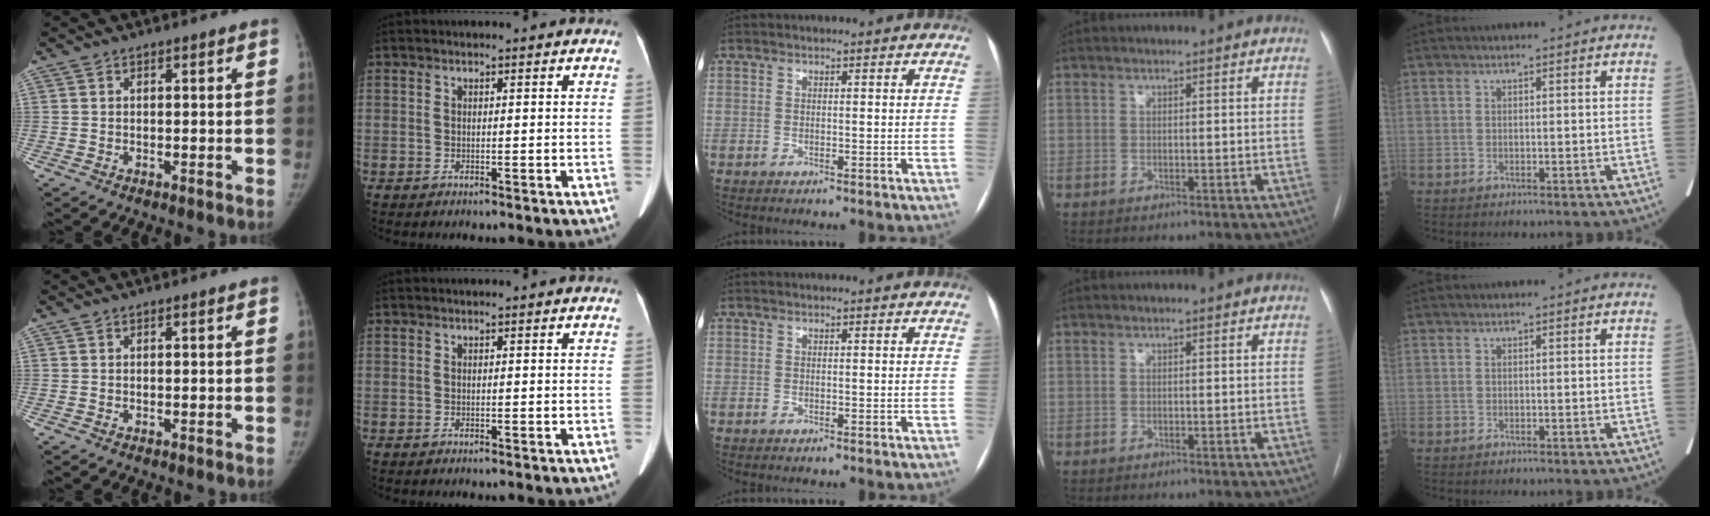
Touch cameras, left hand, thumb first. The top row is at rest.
{}